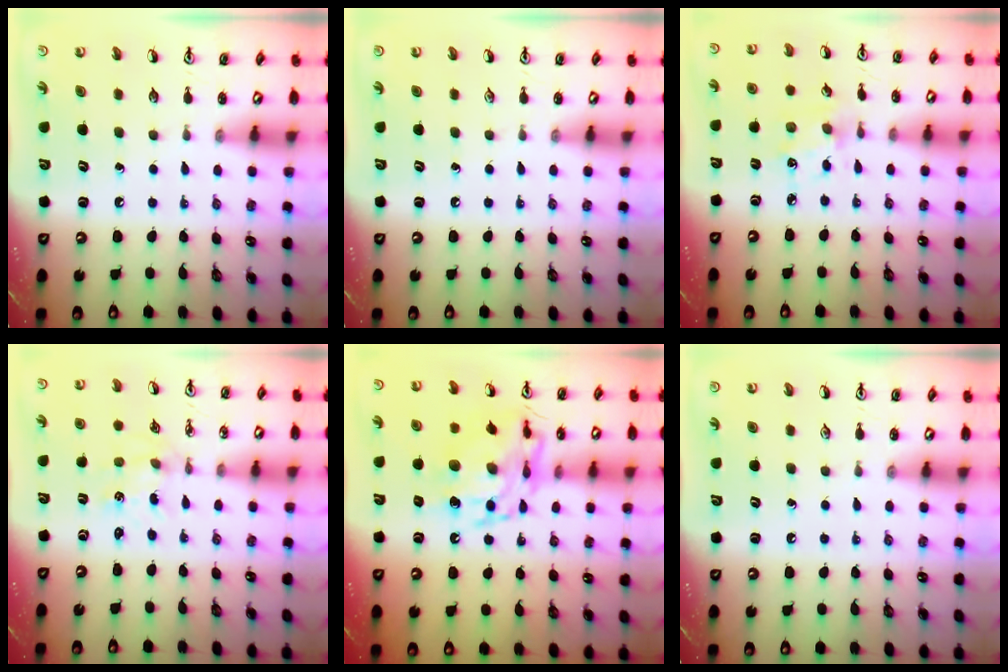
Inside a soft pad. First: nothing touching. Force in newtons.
{"total": 0.0}
{"total": 3.3, "press": 3.2, "slide": 0.6}
{"total": 1.0, "press": 0.9, "slide": 0.2}
{"total": 13.7, "press": 13.6, "slide": 1.2}
{"total": 0.0}